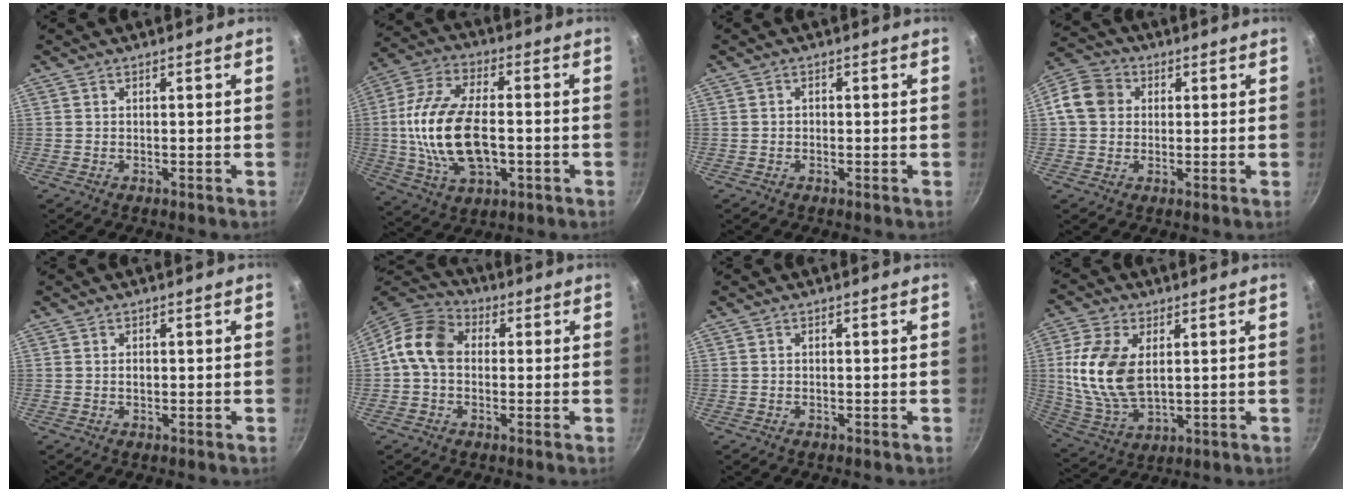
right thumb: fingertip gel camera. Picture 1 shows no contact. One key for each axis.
{"total": 18.4, "fx": -1.7, "fy": 10.1, "fz": 15.3, "tx": -0.292, "ty": 0.021, "tz": -0.030}
{"total": 0.8, "fx": -0.2, "fy": 0.6, "fz": 0.4, "tx": -0.005, "ty": 0.004, "tz": -0.004}
{"total": 8.4, "fx": 1.1, "fy": 7.2, "fz": 4.2, "tx": -0.052, "ty": 0.015, "tz": 0.002}
{"total": 1.0, "fx": -0.1, "fy": 0.7, "fz": 0.7, "tx": -0.010, "ty": 0.002, "tz": 0.000}
{"total": 10.0, "fx": 0.6, "fy": 7.7, "fz": 6.4, "tx": -0.089, "ty": 0.025, "tz": -0.011}
{"total": 0.0}
{"total": 14.3, "fx": 2.5, "fy": 8.3, "fz": 11.3, "tx": -0.217, "ty": -0.014, "tz": 0.058}